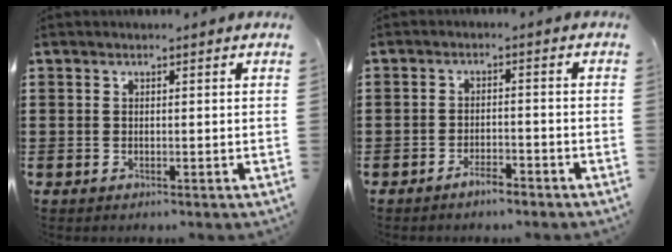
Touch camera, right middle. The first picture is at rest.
{"total": 2.7, "force": [-2.3, 0.5, 1.1], "torque": [-0.021, 0.006, -0.046]}